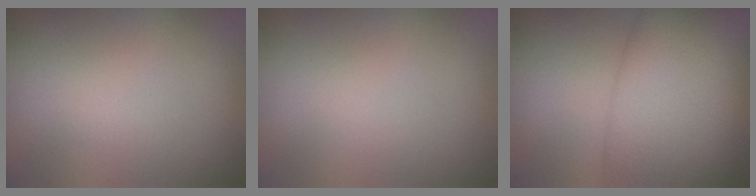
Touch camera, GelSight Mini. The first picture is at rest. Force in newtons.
{"total": 0.0}
{"total": 12.3, "press": 12.3, "slide": 0.5}